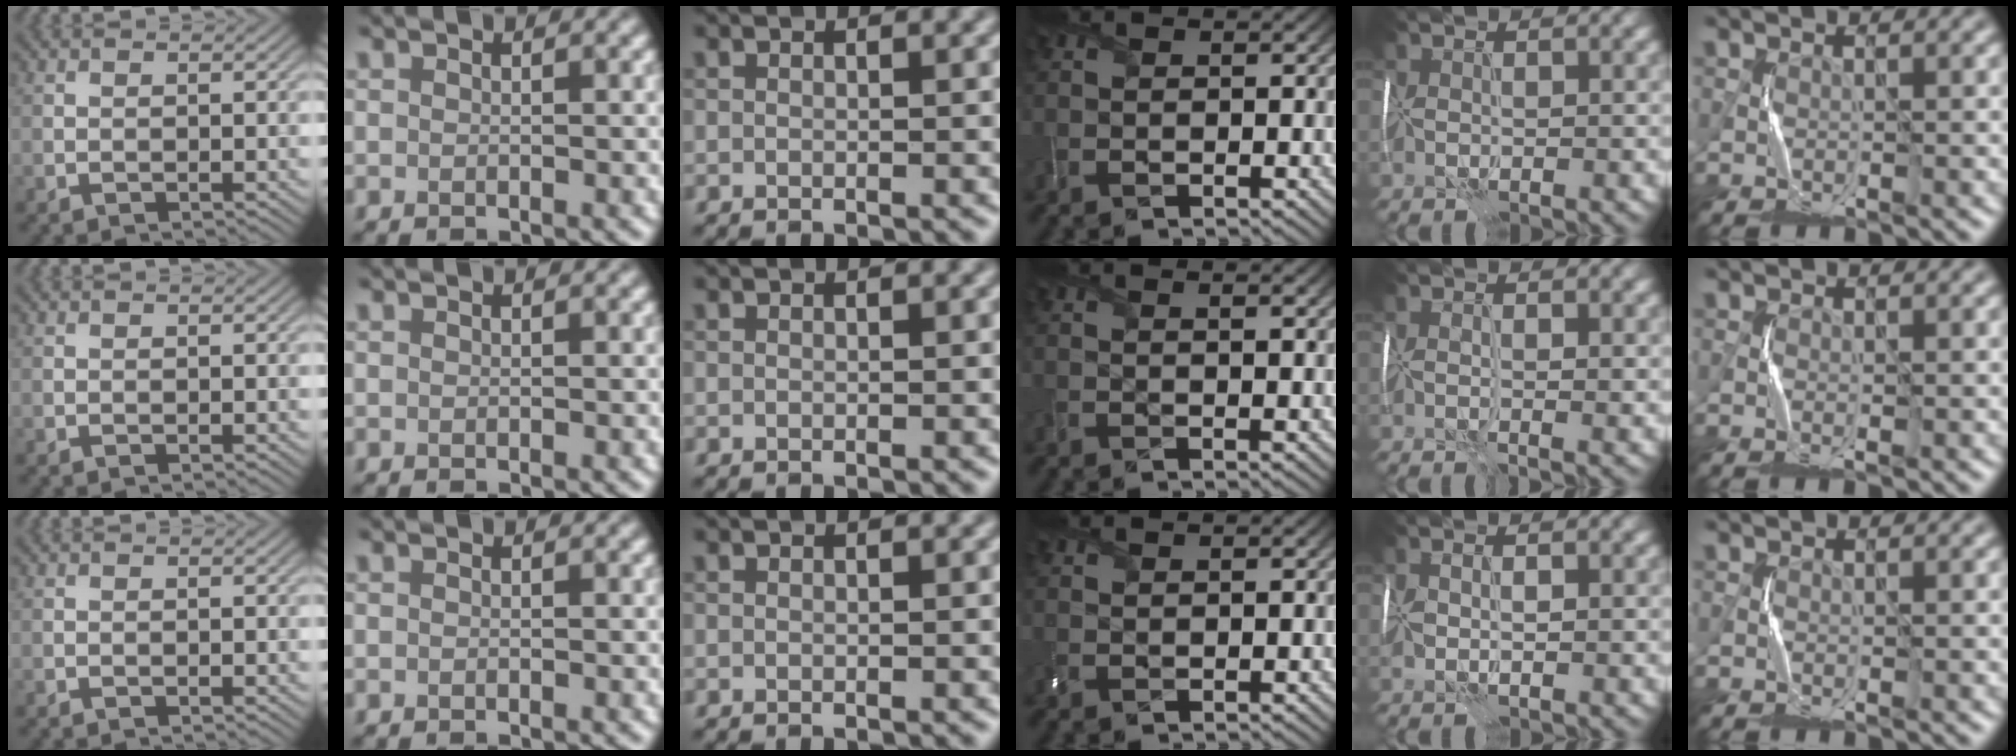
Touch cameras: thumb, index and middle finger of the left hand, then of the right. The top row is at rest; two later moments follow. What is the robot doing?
{"motion": "wrap", "object": "scarf"}